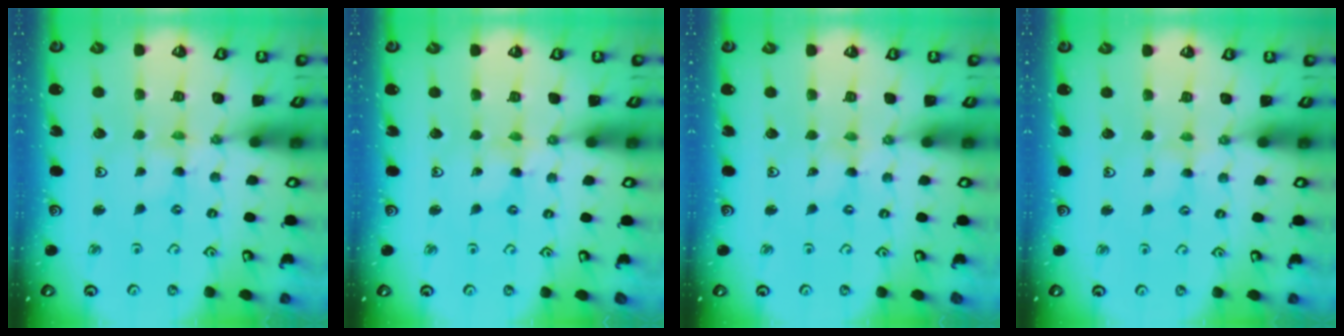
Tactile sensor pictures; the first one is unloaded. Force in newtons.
{"total": 0.7, "press": 0.7, "slide": 0.1}
{"total": 0.0}
{"total": 2.5, "press": 2.5, "slide": 0.4}